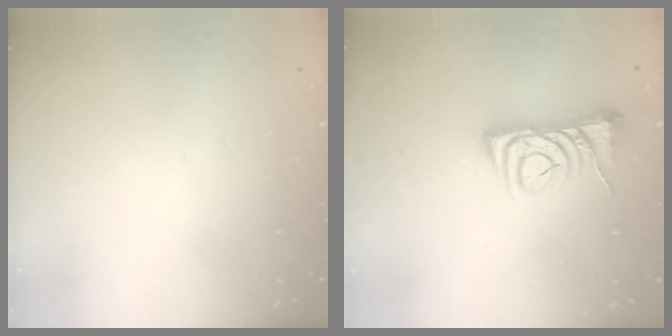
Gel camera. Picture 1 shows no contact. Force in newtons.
{"total": 7.1, "press": 7.1, "slide": 1.0}